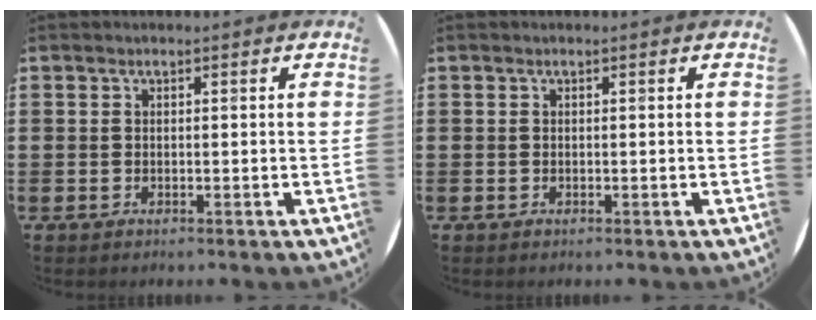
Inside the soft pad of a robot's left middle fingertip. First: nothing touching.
{"total": 0.0}